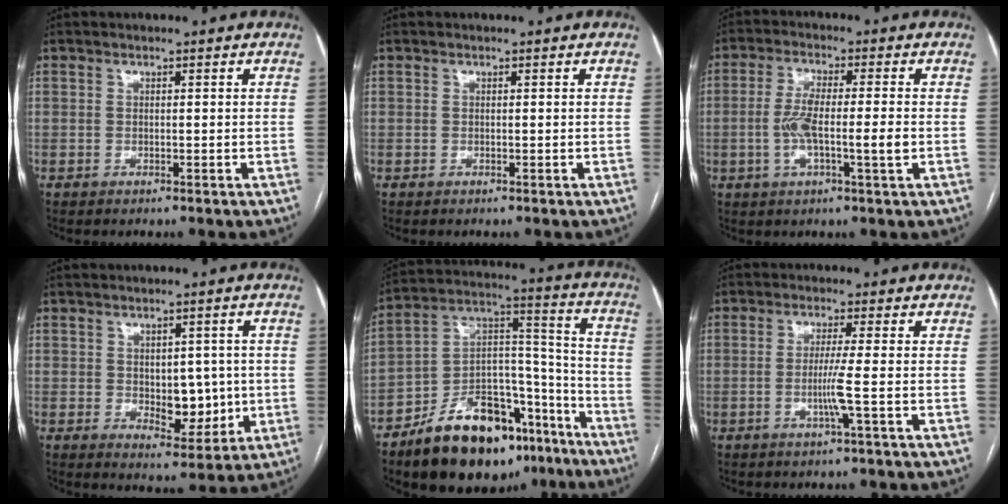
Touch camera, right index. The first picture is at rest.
{"total": 0.0}
{"total": 7.7, "force": [-1.2, 0.9, 7.5], "torque": [-0.145, 0.006, -0.024]}
{"total": 7.1, "force": [-0.2, 4.0, 5.8], "torque": [-0.070, 0.001, 0.012]}
{"total": 23.8, "force": [-16.3, 10.3, 13.9], "torque": [-0.193, 0.044, -0.257]}
{"total": 3.9, "force": [-0.9, -1.1, 3.6], "torque": [-0.073, -0.007, -0.019]}